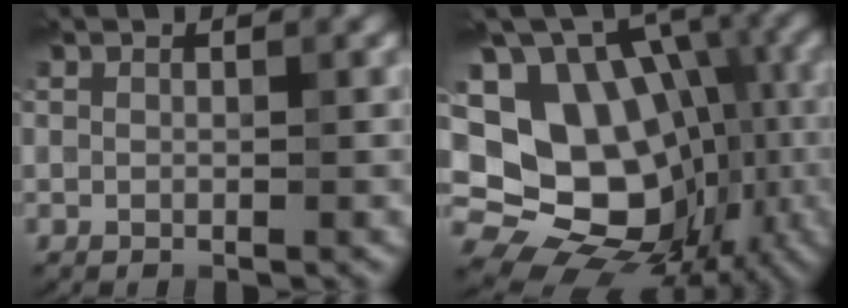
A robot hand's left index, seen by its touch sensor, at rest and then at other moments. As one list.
[{"total": 17.2, "force": [-0.6, 12.9, 11.4], "torque": [-0.175, 0.006, 0.014]}]